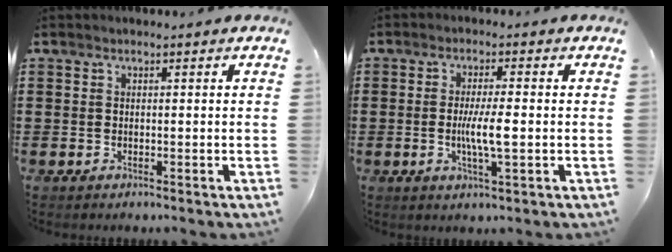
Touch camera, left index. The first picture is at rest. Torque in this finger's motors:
{"motor_torque": [0.43, 0.07, 0.22, 0.10]}